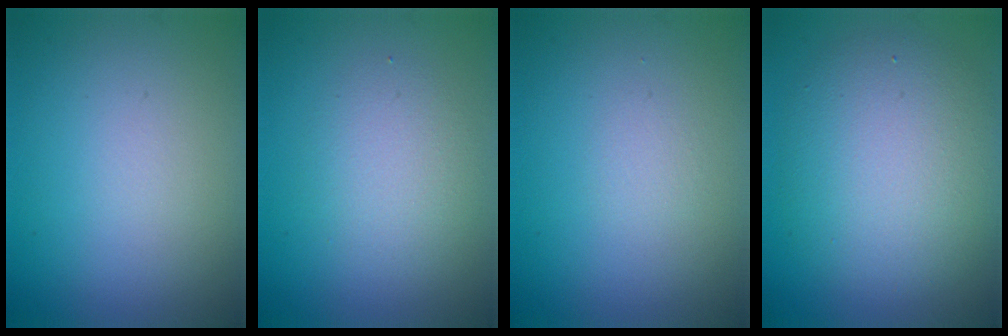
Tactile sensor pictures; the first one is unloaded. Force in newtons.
{"total": 2.6, "press": 2.6, "slide": 0.1}
{"total": 0.0}
{"total": 6.9, "press": 6.9, "slide": 0.2}